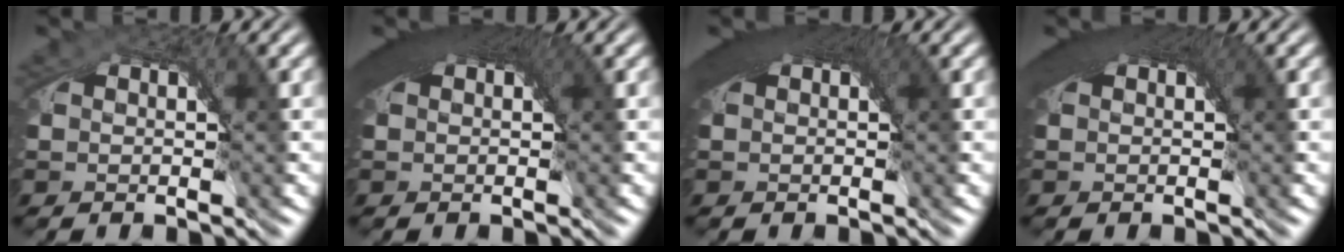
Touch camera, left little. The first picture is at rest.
{"total": 5.0, "force": [1.7, 1.7, 4.4], "torque": [-0.050, 0.014, 0.020]}
{"total": 4.7, "force": [1.5, 1.6, 4.1], "torque": [-0.050, 0.011, 0.018]}
{"total": 4.3, "force": [1.6, 1.3, 3.8], "torque": [-0.042, 0.012, 0.018]}